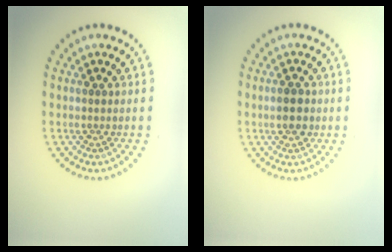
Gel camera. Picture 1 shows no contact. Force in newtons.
{"total": 2.7, "press": 2.7, "slide": 0.2}